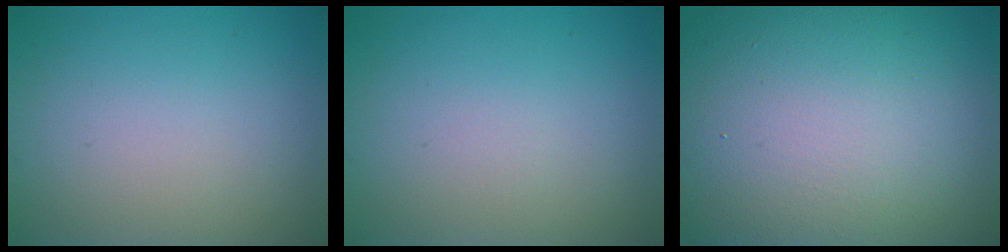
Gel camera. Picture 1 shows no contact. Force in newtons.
{"total": 0.0}
{"total": 21.0, "press": 21.0, "slide": 0.8}